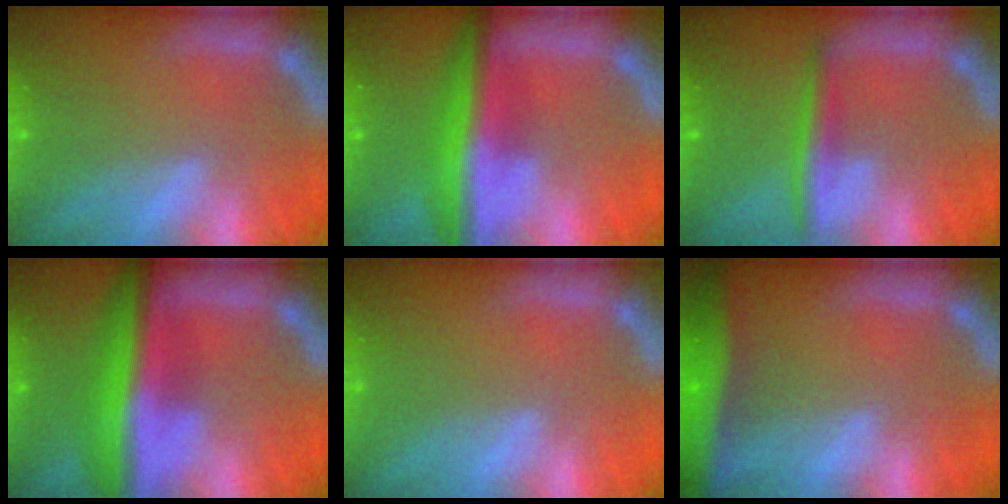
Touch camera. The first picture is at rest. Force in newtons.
{"total": 8.0}
{"total": 3.0}
{"total": 9.5}
{"total": 0.0}
{"total": 6.9}